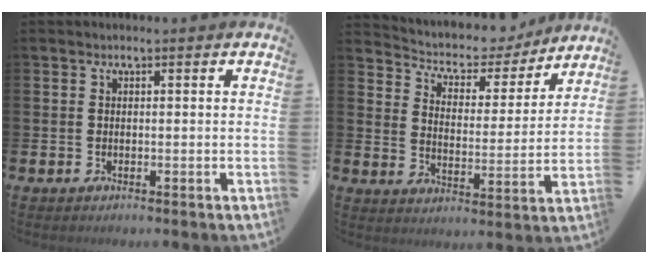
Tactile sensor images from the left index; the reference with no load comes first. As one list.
[{"total": 5.6, "force": [5.1, 2.3, 0.8], "torque": [-0.042, -0.042, 0.081]}]